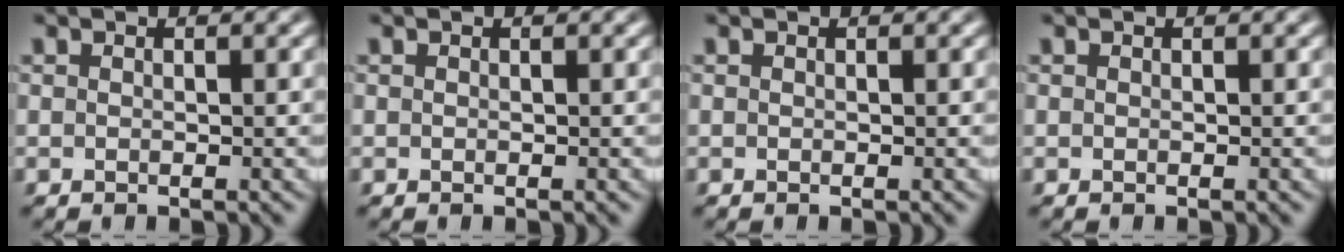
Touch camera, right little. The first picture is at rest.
{"total": 0.0}
{"total": 0.0}
{"total": 0.0}